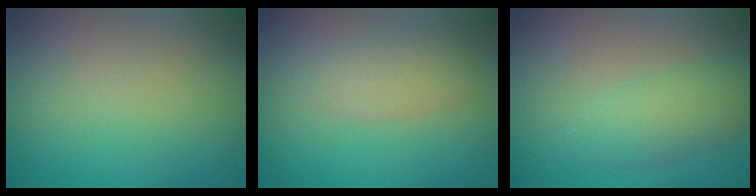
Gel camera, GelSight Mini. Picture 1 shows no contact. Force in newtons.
{"total": 2.6, "press": 2.6, "slide": 0.3}
{"total": 2.9, "press": 2.8, "slide": 0.2}